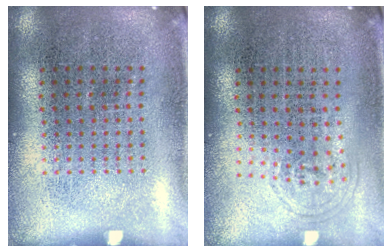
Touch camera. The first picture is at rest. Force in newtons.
{"total": 0.6, "press": 0.5, "slide": 0.3}